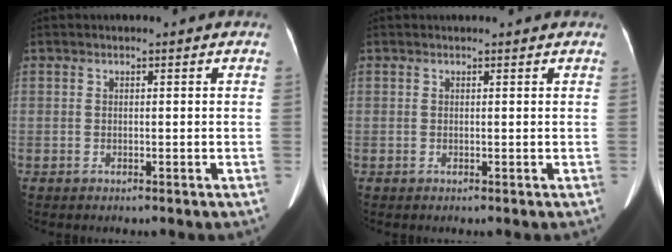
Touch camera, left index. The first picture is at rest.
{"total": 1.6, "force": [1.5, 0.1, 0.5], "torque": [-0.008, 0.016, 0.023]}